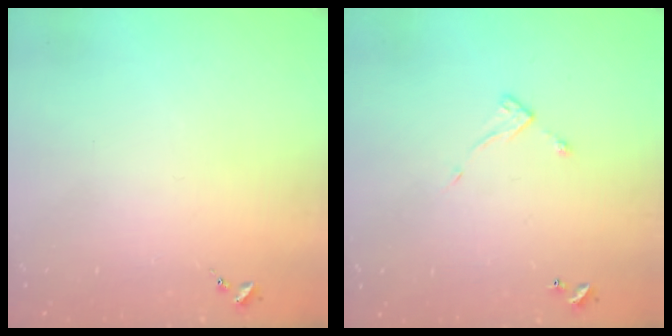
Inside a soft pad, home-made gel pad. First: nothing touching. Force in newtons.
{"total": 5.5, "press": 5.5, "slide": 0.2}